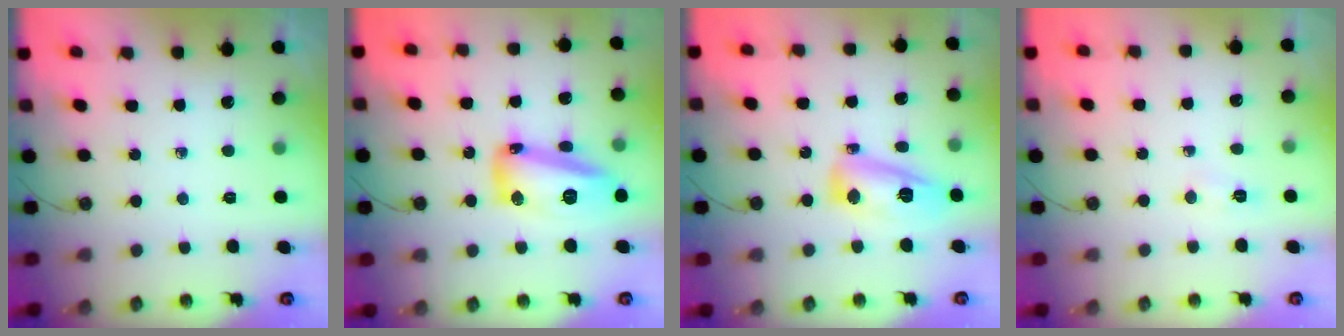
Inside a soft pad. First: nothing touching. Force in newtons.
{"total": 23.5, "press": 20.6, "slide": 11.3}
{"total": 13.0, "press": 13.0, "slide": 1.1}
{"total": 3.6, "press": 3.6, "slide": 0.5}